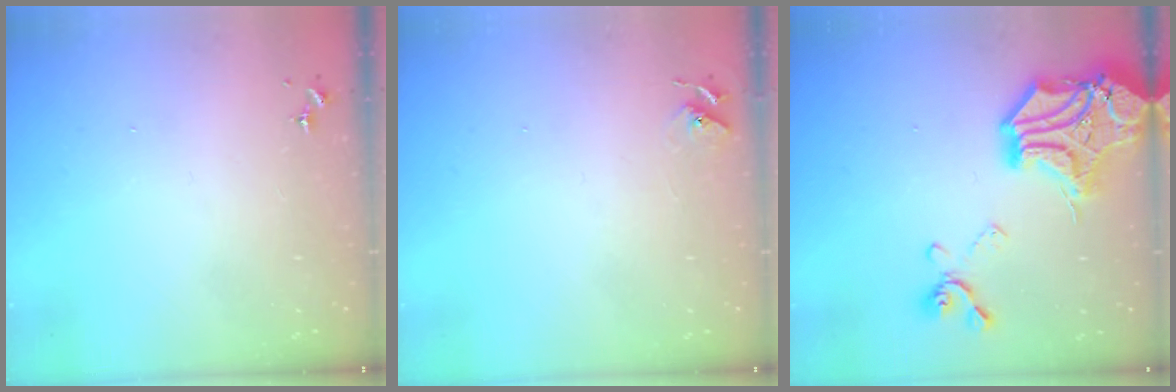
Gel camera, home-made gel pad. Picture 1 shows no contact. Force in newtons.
{"total": 5.8, "press": 5.8, "slide": 0.7}
{"total": 22.5, "press": 22.3, "slide": 2.7}